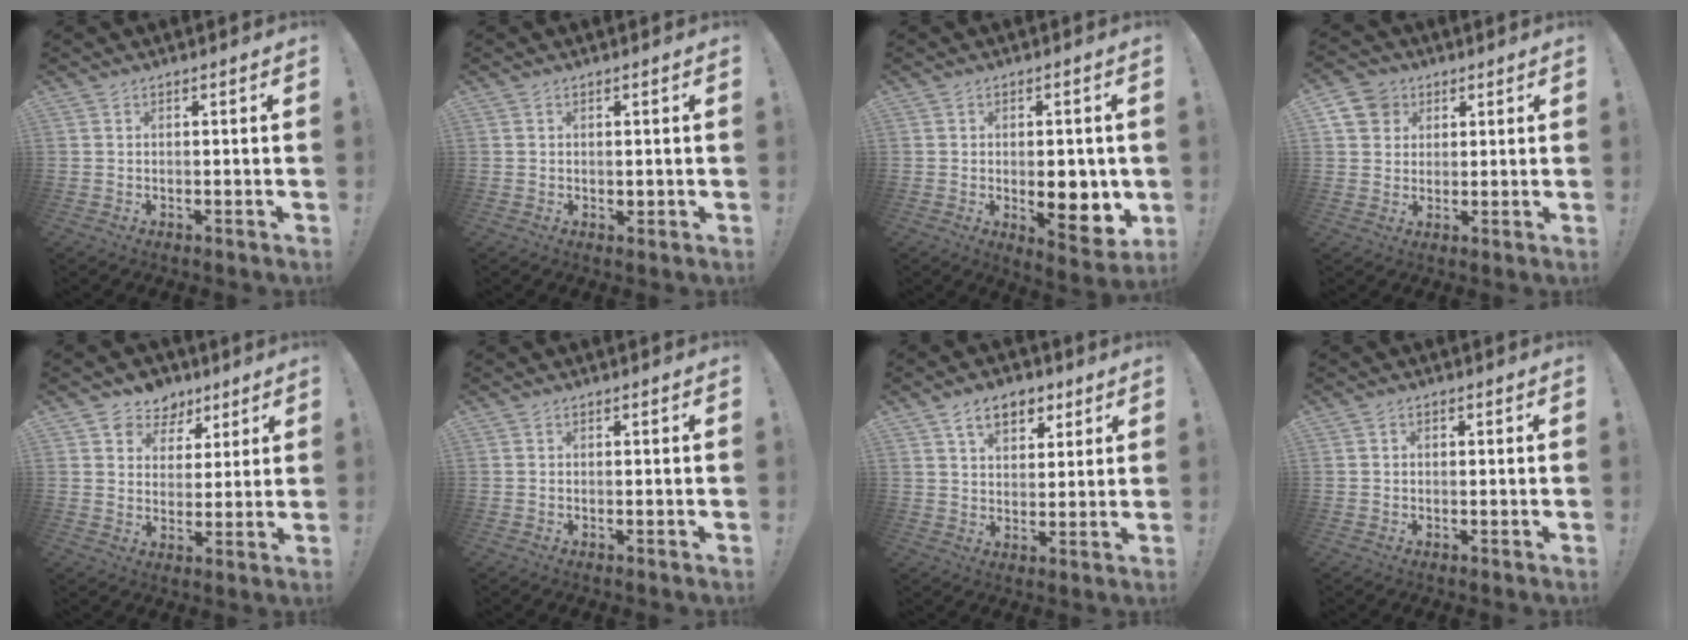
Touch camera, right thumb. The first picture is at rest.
{"total": 0.7, "force": [0.3, 0.6, 0.3], "torque": [0.003, -0.001, 0.005]}
{"total": 10.1, "force": [-1.0, 5.3, 8.6], "torque": [-0.106, -0.005, -0.009]}
{"total": 7.5, "force": [3.3, 6.3, 2.3], "torque": [-0.035, -0.012, 0.067]}
{"total": 7.5, "force": [4.3, 6.1, 1.0], "torque": [-0.012, -0.032, 0.086]}
{"total": 0.0}
{"total": 9.7, "force": [5.2, 6.1, 5.4], "torque": [-0.077, -0.014, 0.098]}
{"total": 1.0, "force": [-0.3, 0.8, 0.4], "torque": [-0.012, 0.007, -0.004]}